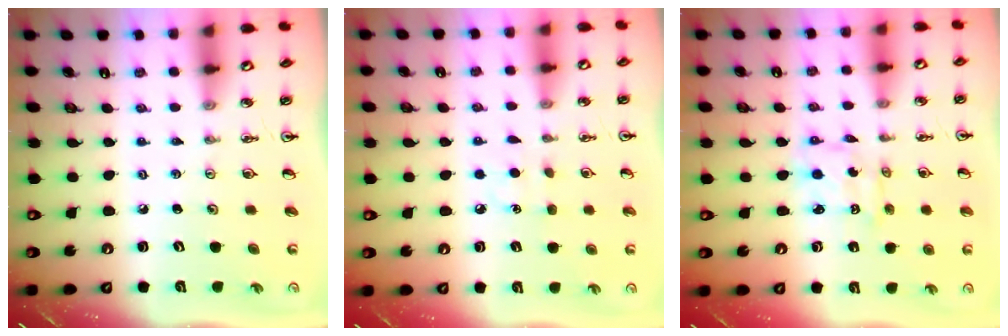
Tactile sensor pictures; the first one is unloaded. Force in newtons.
{"total": 5.2, "press": 5.2, "slide": 0.3}
{"total": 2.4, "press": 2.4, "slide": 0.1}